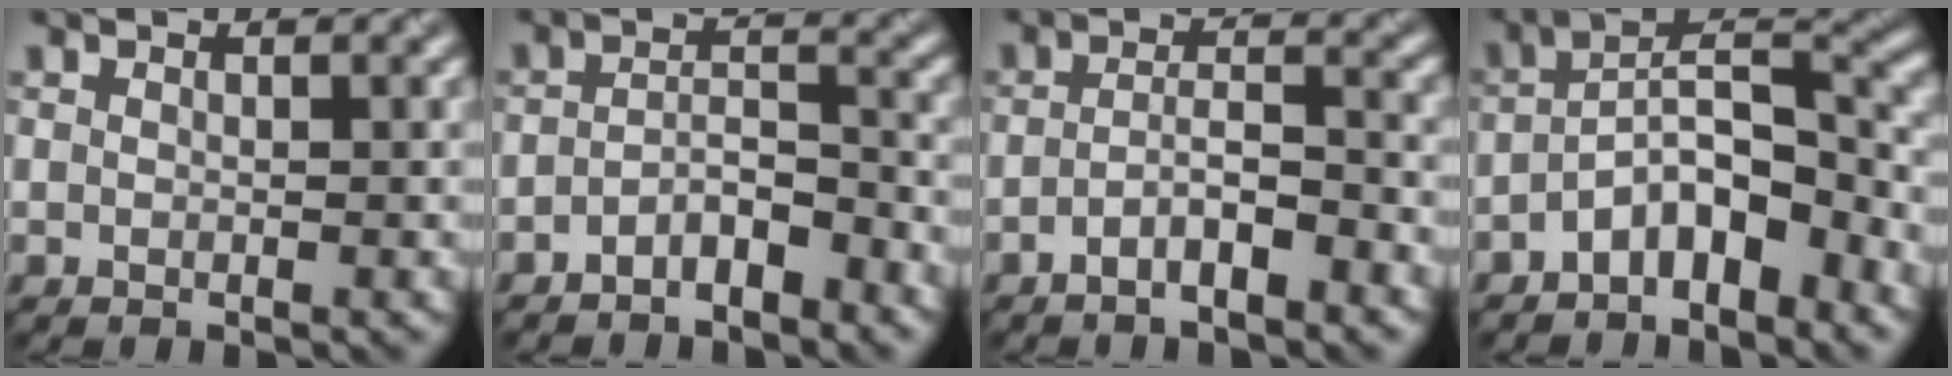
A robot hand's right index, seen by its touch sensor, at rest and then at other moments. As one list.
[{"total": 3.0, "force": [-2.2, 1.0, 1.9], "torque": [-0.037, 0.010, -0.046]}, {"total": 3.2, "force": [-1.8, 0.8, 2.6], "torque": [-0.050, 0.013, -0.037]}, {"total": 6.5, "force": [-3.8, 2.6, 4.6], "torque": [-0.068, 0.018, -0.078]}]